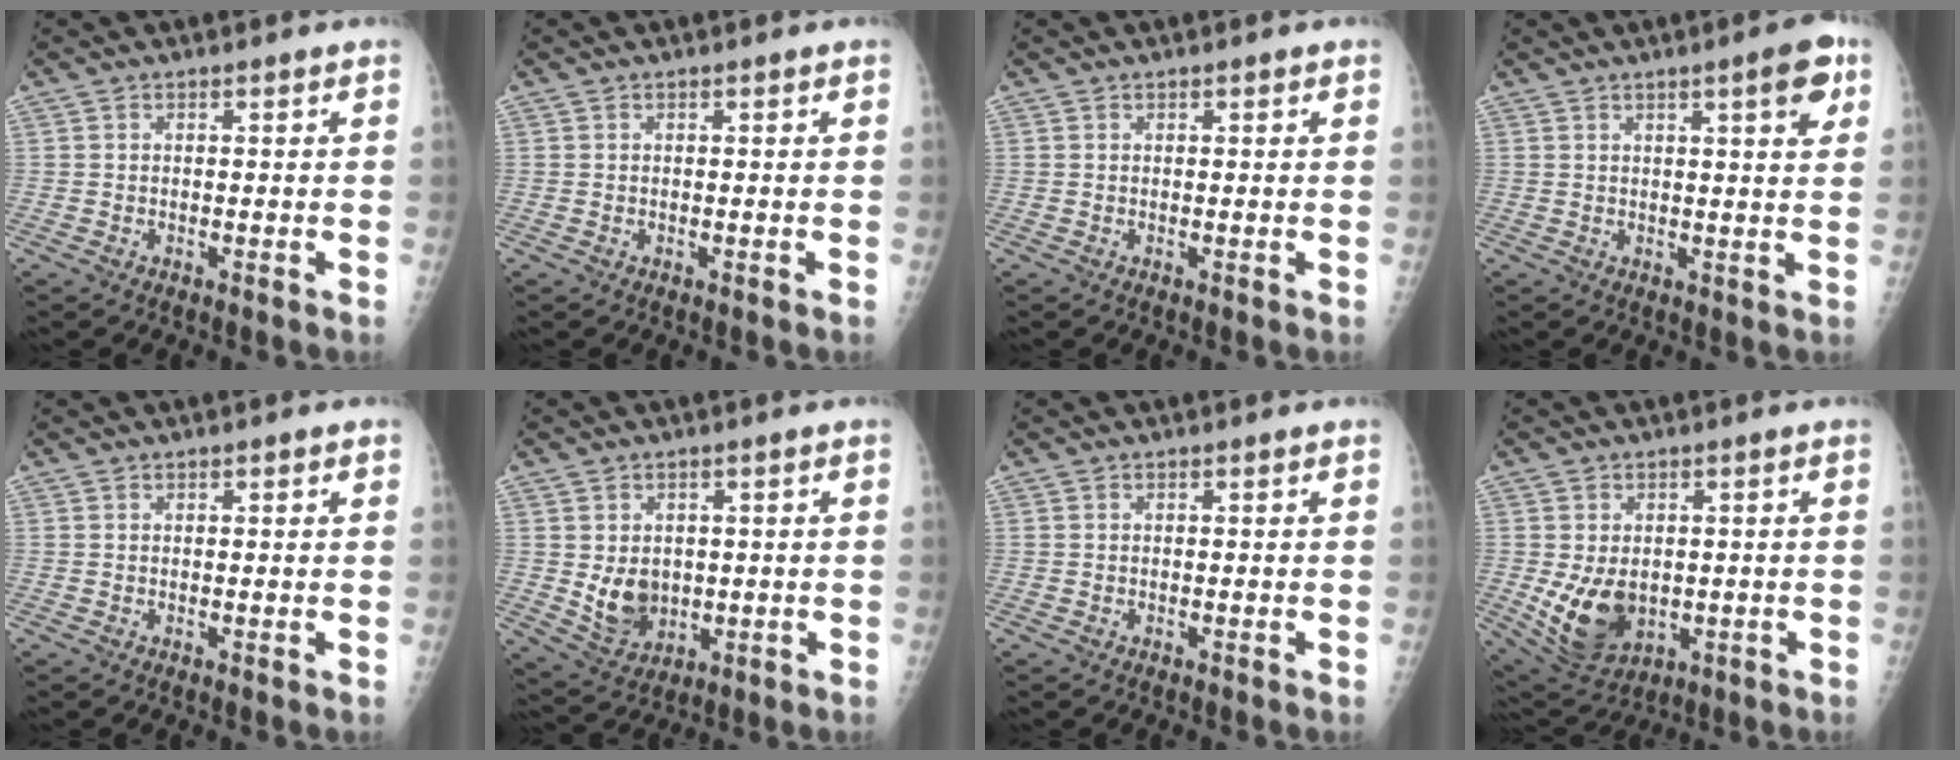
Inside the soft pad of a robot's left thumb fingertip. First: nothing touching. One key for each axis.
{"total": 0.0}
{"total": 0.7, "fx": 0.4, "fy": 0.3, "fz": 0.5, "tx": -0.004, "ty": 0.001, "tz": 0.003}
{"total": 6.5, "fx": 3.1, "fy": 1.2, "fz": 5.5, "tx": -0.065, "ty": -0.010, "tz": 0.038}
{"total": 1.2, "fx": 0.6, "fy": 0.5, "fz": 0.9, "tx": -0.008, "ty": 0.001, "tz": 0.006}
{"total": 7.4, "fx": 0.1, "fy": 5.9, "fz": 4.4, "tx": -0.048, "ty": -0.012, "tz": 0.022}
{"total": 0.0}
{"total": 10.4, "fx": -1.2, "fy": 7.4, "fz": 7.3, "tx": -0.107, "ty": -0.011, "tz": 0.003}